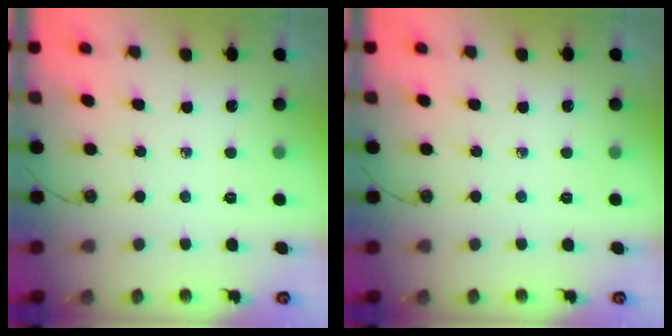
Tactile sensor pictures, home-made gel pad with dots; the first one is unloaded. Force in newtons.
{"total": 0.0}